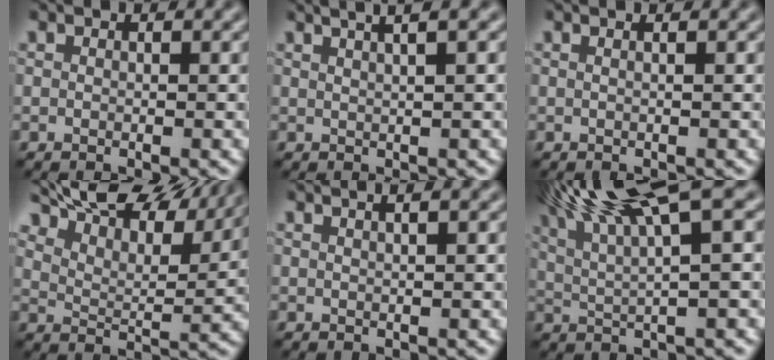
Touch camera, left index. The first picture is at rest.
{"total": 5.4, "force": [3.2, 2.1, 3.8], "torque": [-0.020, 0.037, 0.014]}
{"total": 1.5, "force": [0.6, 0.7, 1.2], "torque": [-0.005, -0.002, -0.010]}
{"total": 13.2, "force": [11.3, 3.4, 6.0], "torque": [-0.119, 0.019, 0.150]}
{"total": 3.9, "force": [2.2, 1.9, 2.7], "torque": [-0.009, 0.025, -0.002]}
{"total": 10.5, "force": [6.1, 2.2, 8.3], "torque": [-0.133, 0.026, 0.102]}